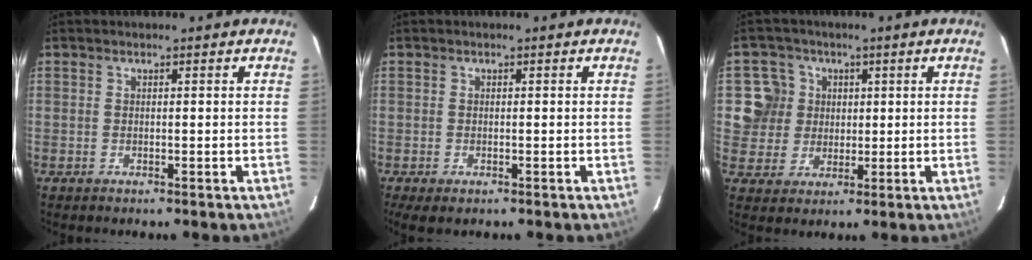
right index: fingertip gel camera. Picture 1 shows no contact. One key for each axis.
{"total": 2.5, "fx": -1.4, "fy": 1.0, "fz": 1.8, "tx": -0.040, "ty": -0.009, "tz": -0.021}
{"total": 7.2, "fx": 1.5, "fy": 7.1, "fz": 0.6, "tx": -0.017, "ty": 0.012, "tz": 0.025}